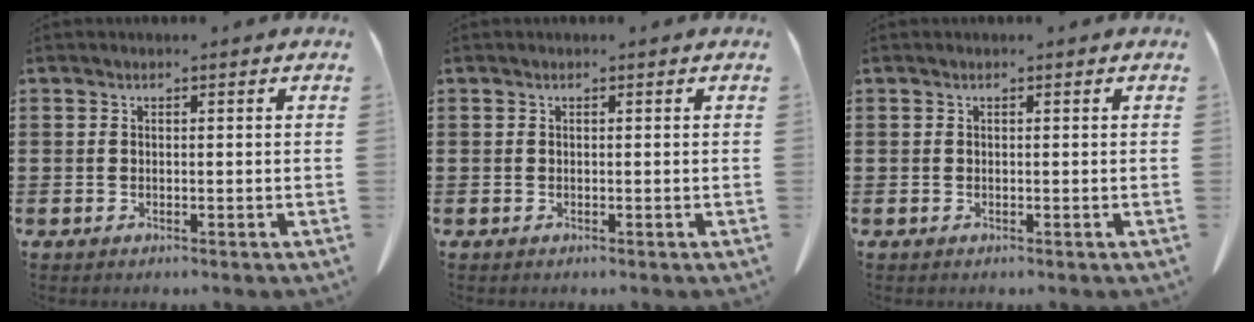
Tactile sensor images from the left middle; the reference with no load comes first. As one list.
[{"total": 0.0}, {"total": 0.0}]